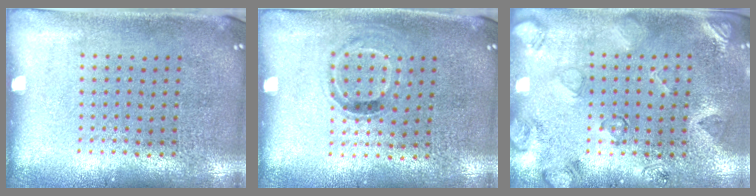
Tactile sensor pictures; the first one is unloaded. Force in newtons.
{"total": 0.9, "press": 0.8, "slide": 0.5}
{"total": 2.6, "press": 1.9, "slide": 1.7}